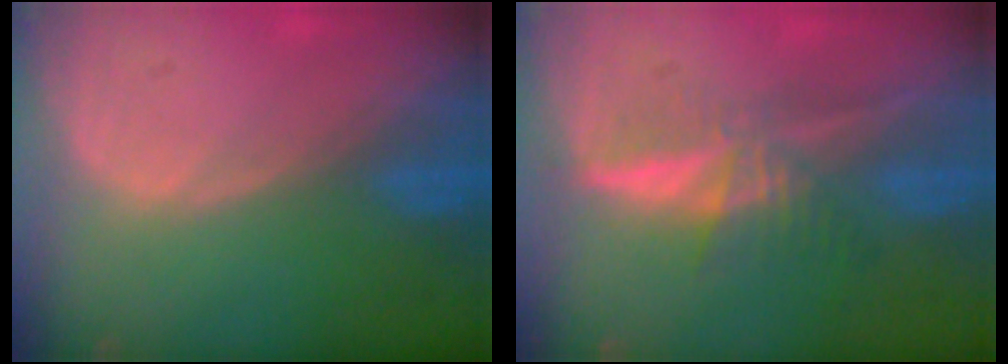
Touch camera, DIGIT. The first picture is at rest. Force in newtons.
{"total": 5.9, "press": 5.5, "slide": 2.0}